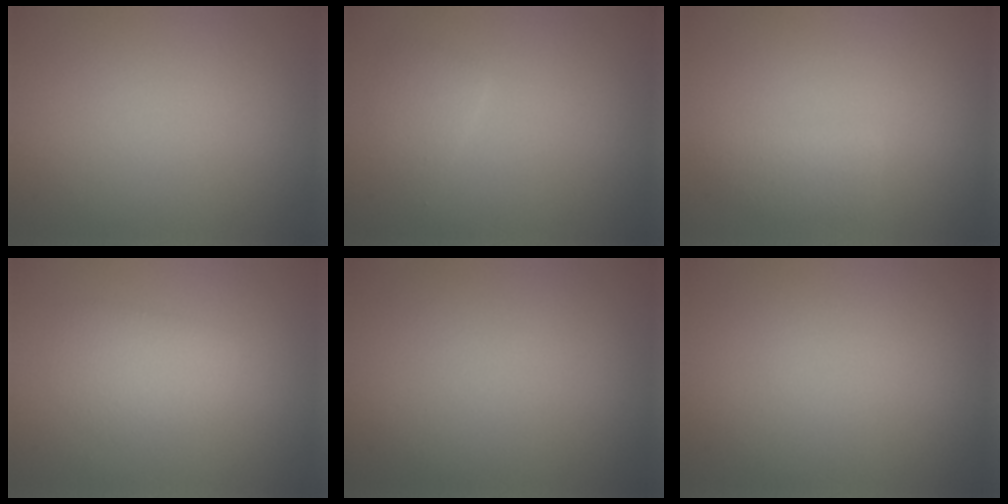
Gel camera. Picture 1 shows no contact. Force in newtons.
{"total": 1.3, "press": 1.3, "slide": 0.1}
{"total": 1.9, "press": 1.9, "slide": 0.1}
{"total": 2.3, "press": 2.3, "slide": 0.1}
{"total": 0.0}
{"total": 0.0}